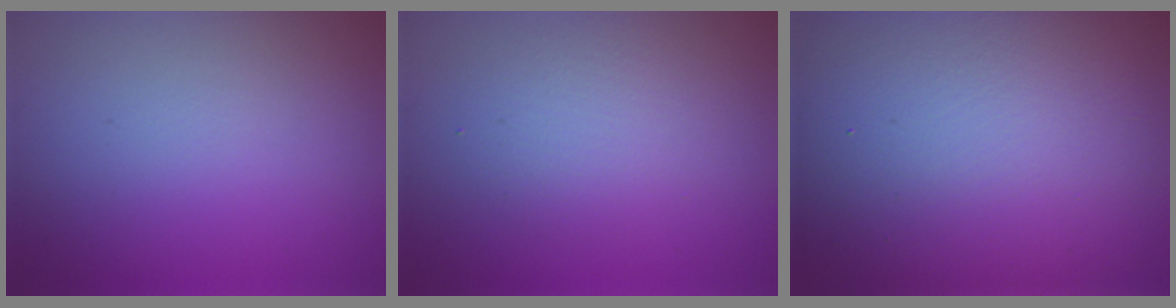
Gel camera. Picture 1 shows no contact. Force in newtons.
{"total": 2.6, "press": 2.6, "slide": 0.2}
{"total": 18.9, "press": 18.8, "slide": 0.6}